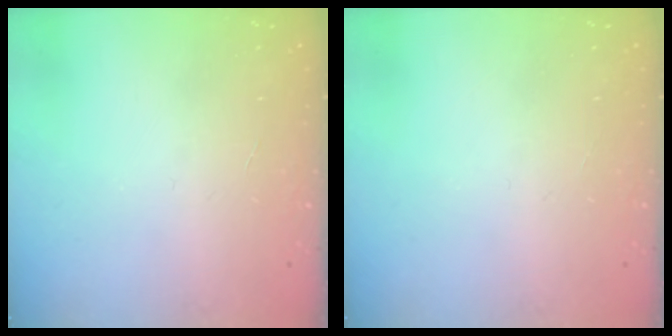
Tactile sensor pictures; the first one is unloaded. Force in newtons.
{"total": 0.0}